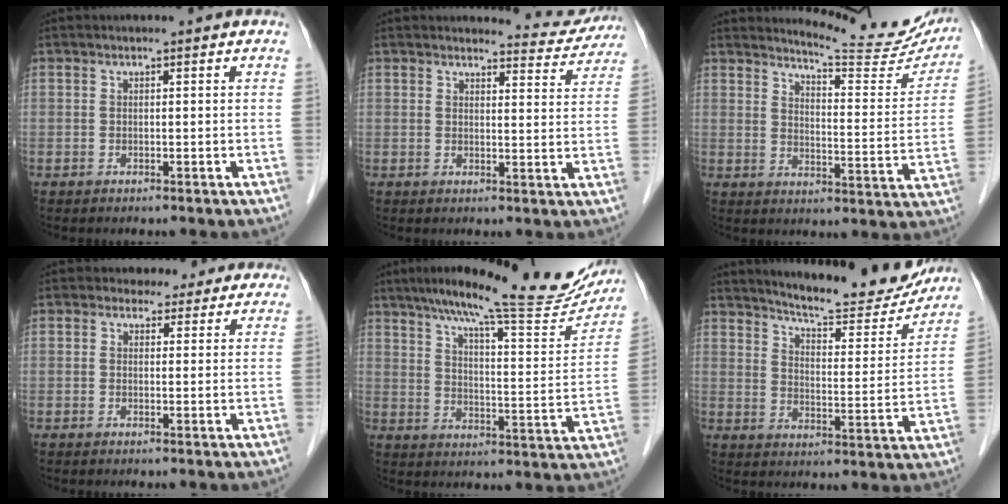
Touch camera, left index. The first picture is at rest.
{"total": 6.0, "force": [5.9, 0.8, -0.5], "torque": [0.009, -0.021, 0.056]}
{"total": 15.5, "force": [14.8, 1.8, 4.4], "torque": [-0.054, -0.063, 0.172]}
{"total": 4.4, "force": [3.7, 2.4, 0.2], "torque": [0.008, 0.007, 0.034]}
{"total": 24.4, "force": [20.5, 3.2, 12.8], "torque": [-0.192, -0.017, 0.270]}
{"total": 16.7, "force": [15.6, 2.3, 5.6], "torque": [-0.078, -0.036, 0.206]}